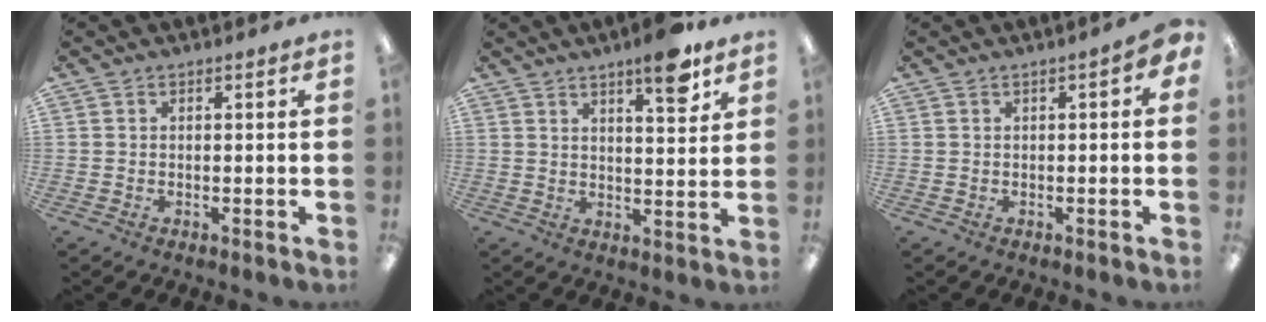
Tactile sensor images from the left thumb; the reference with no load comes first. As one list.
[{"total": 8.6, "force": [6.2, 2.0, 5.7], "torque": [-0.069, -0.038, 0.096]}, {"total": 1.9, "force": [0.1, 0.7, 1.8], "torque": [-0.033, 0.006, 0.001]}]